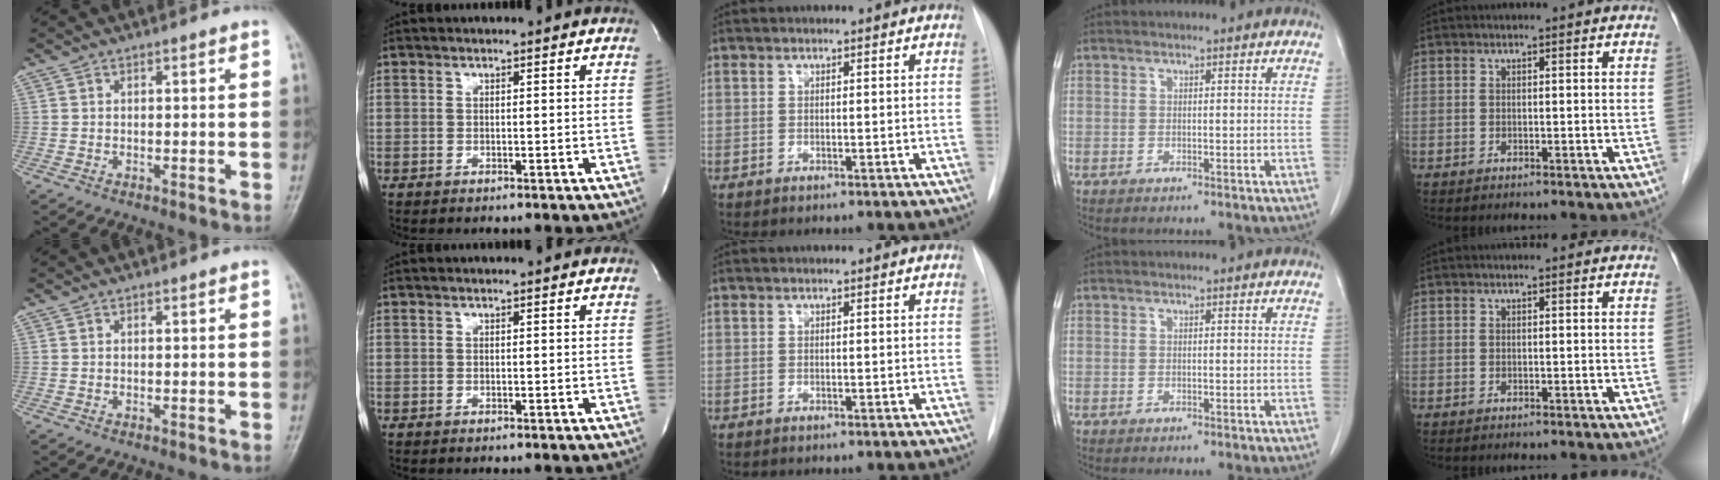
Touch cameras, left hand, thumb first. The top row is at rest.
{}